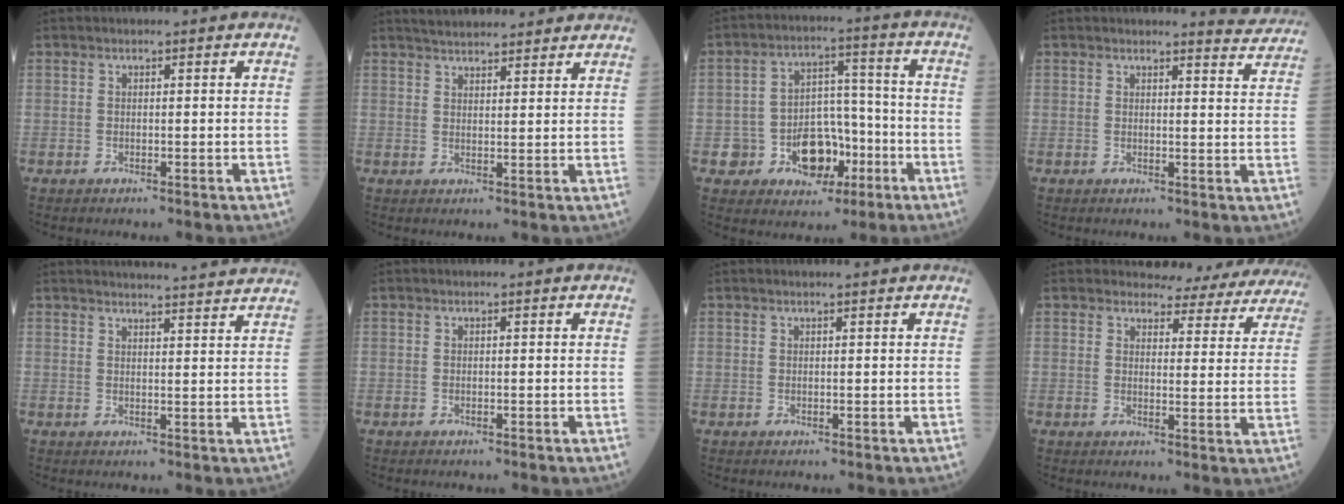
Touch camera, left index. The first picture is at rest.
{"total": 10.3, "force": [9.4, 2.2, 3.7], "torque": [-0.049, 0.026, 0.124]}
{"total": 9.8, "force": [-3.8, 7.2, 5.3], "torque": [-0.085, 0.027, -0.051]}
{"total": 4.6, "force": [4.6, -0.1, -0.3], "torque": [-0.001, -0.032, 0.034]}
{"total": 13.5, "force": [13.1, -0.4, 3.3], "torque": [-0.042, -0.014, 0.146]}
{"total": 0.0}
{"total": 1.2, "force": [1.1, -0.2, 0.4], "torque": [-0.011, 0.002, 0.018]}
{"total": 13.8, "force": [13.3, 3.5, 1.5], "torque": [0.017, -0.051, 0.120]}